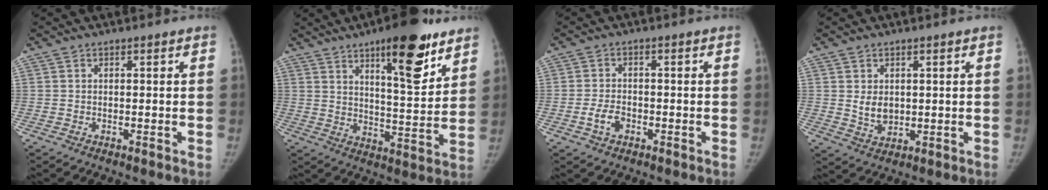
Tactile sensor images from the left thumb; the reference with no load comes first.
{"total": 16.9, "force": [10.0, 5.0, 12.6], "torque": [-0.149, -0.060, 0.152]}
{"total": 3.6, "force": [-1.4, 2.3, 2.4], "torque": [-0.043, 0.012, -0.026]}
{"total": 4.2, "force": [0.8, 3.0, 2.9], "torque": [-0.038, -0.013, 0.023]}